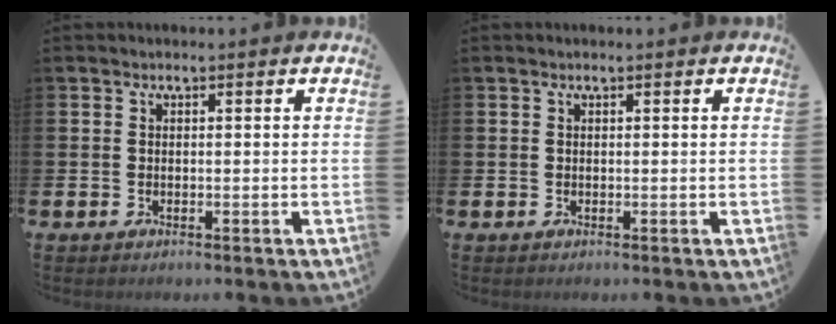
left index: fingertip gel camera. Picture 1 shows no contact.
{"total": 0.0}